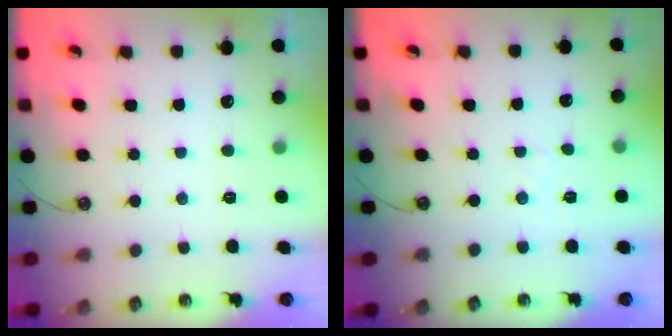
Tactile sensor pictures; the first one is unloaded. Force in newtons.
{"total": 2.1, "press": 2.1, "slide": 0.4}